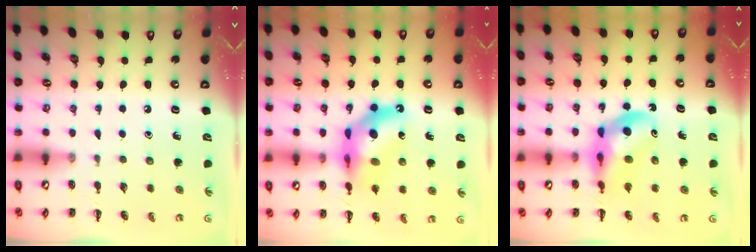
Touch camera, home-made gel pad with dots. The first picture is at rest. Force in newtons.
{"total": 13.5, "press": 12.9, "slide": 4.0}
{"total": 11.3, "press": 10.9, "slide": 3.1}